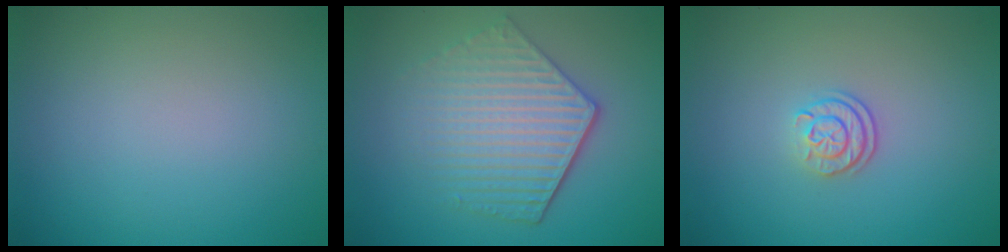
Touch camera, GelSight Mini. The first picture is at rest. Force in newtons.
{"total": 5.6, "press": 4.2, "slide": 3.7}
{"total": 2.2, "press": 1.7, "slide": 1.4}